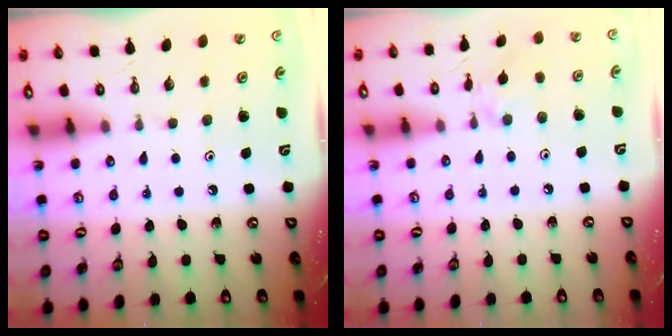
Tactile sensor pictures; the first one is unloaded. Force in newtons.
{"total": 2.4, "press": 2.4, "slide": 0.4}